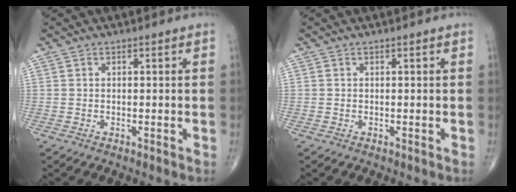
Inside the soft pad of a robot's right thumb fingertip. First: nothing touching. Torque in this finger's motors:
{"motor_torque": [0.36, -0.28, -0.04, 0.03, -0.02]}